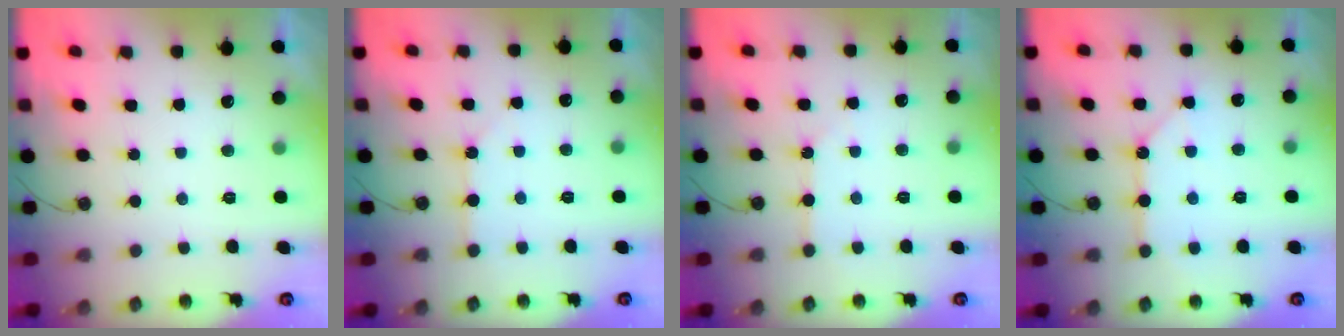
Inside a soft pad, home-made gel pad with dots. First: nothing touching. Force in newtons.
{"total": 1.2, "press": 1.2, "slide": 0.2}
{"total": 4.9, "press": 4.8, "slide": 0.5}
{"total": 11.0, "press": 10.9, "slide": 1.4}